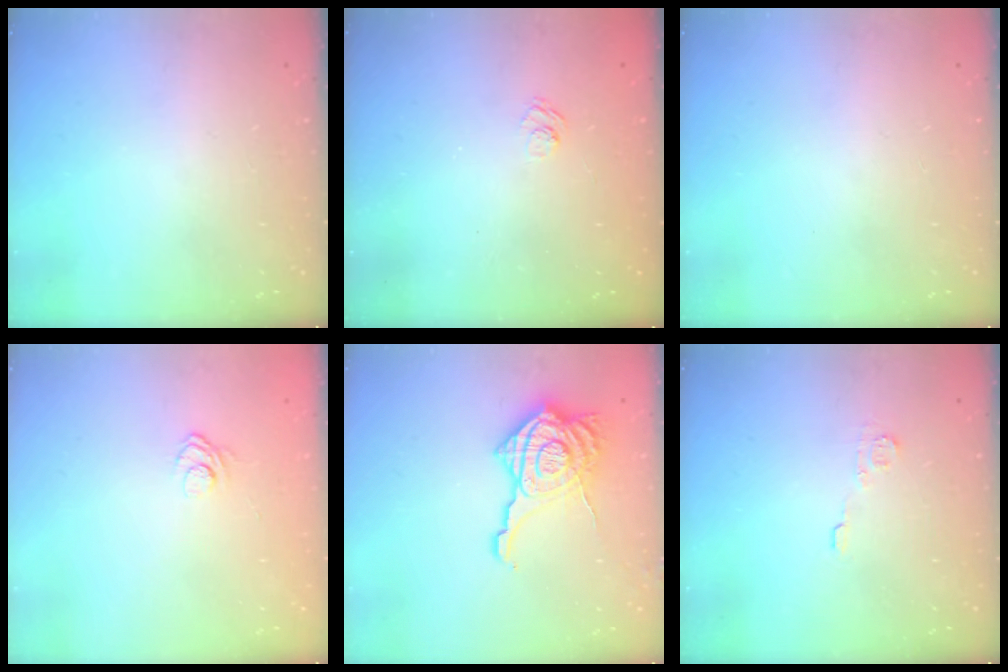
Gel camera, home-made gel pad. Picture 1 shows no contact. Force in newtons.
{"total": 2.4, "press": 2.0, "slide": 1.3}
{"total": 0.0}
{"total": 3.7, "press": 3.6, "slide": 1.2}
{"total": 15.7, "press": 15.6, "slide": 1.6}
{"total": 4.9, "press": 4.9, "slide": 0.2}